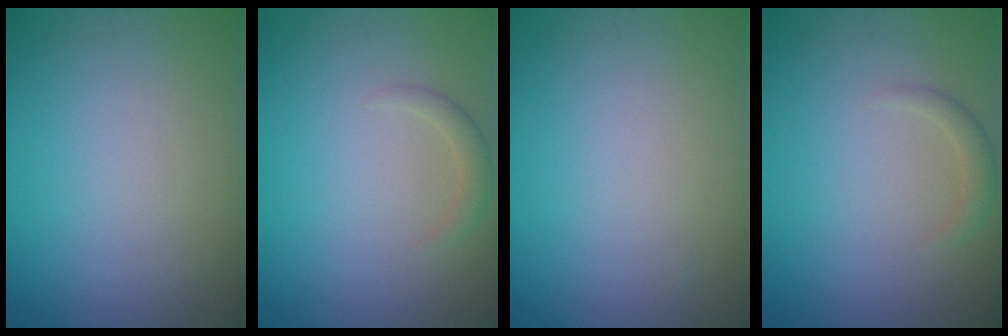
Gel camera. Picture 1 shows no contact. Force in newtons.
{"total": 1.2, "press": 1.2, "slide": 0.0}
{"total": 0.0}
{"total": 1.2, "press": 1.2, "slide": 0.0}